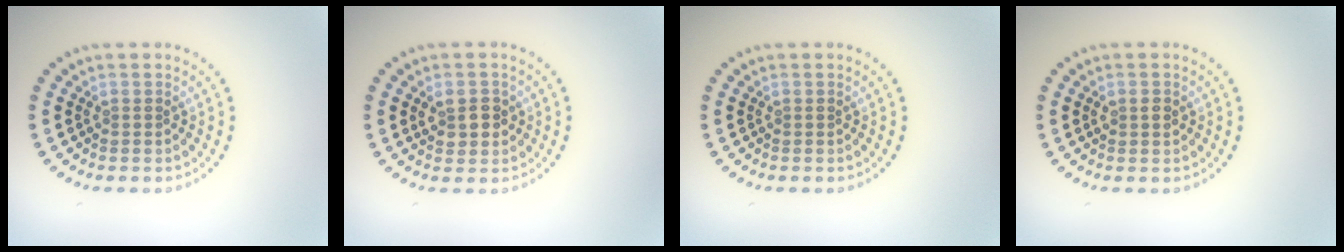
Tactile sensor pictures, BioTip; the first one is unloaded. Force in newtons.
{"total": 2.5, "press": 2.5, "slide": 0.4}
{"total": 0.0}
{"total": 1.5, "press": 1.5, "slide": 0.1}